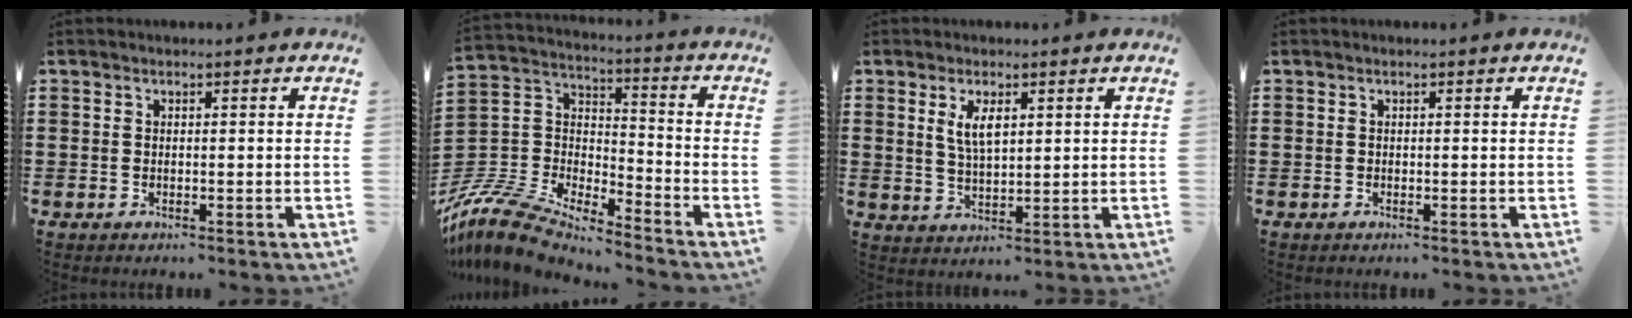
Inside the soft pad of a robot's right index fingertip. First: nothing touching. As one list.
[{"total": 10.1, "force": [-9.5, 2.0, 2.7], "torque": [-0.091, 0.000, -0.199]}, {"total": 4.2, "force": [1.6, 1.6, 3.5], "torque": [-0.075, 0.004, 0.028]}, {"total": 0.0}]